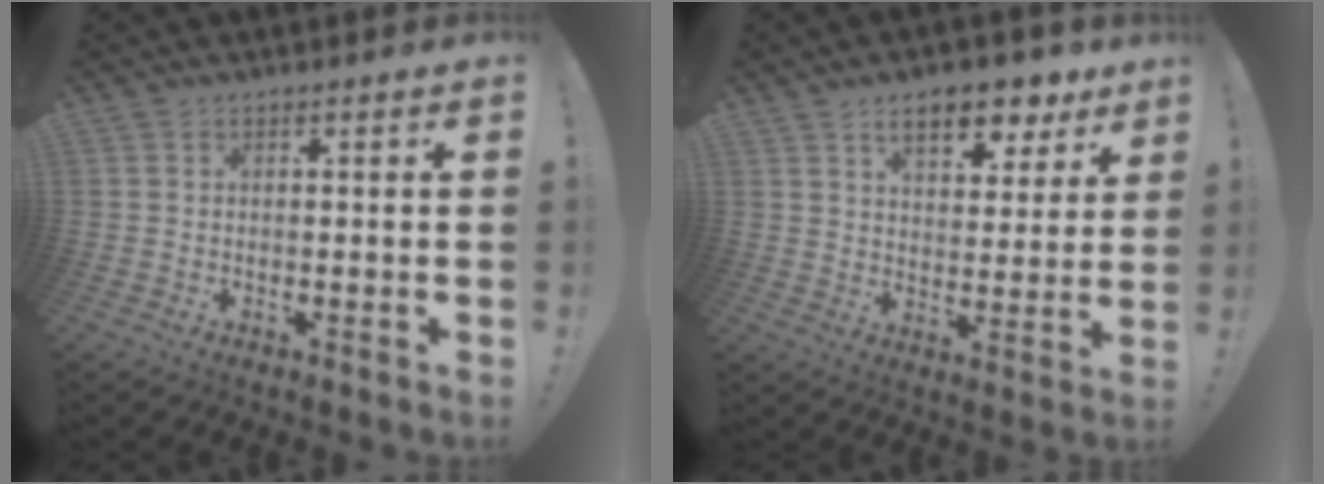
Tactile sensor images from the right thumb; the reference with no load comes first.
{"total": 11.4, "force": [6.9, 5.5, 7.2], "torque": [-0.099, -0.034, 0.119]}